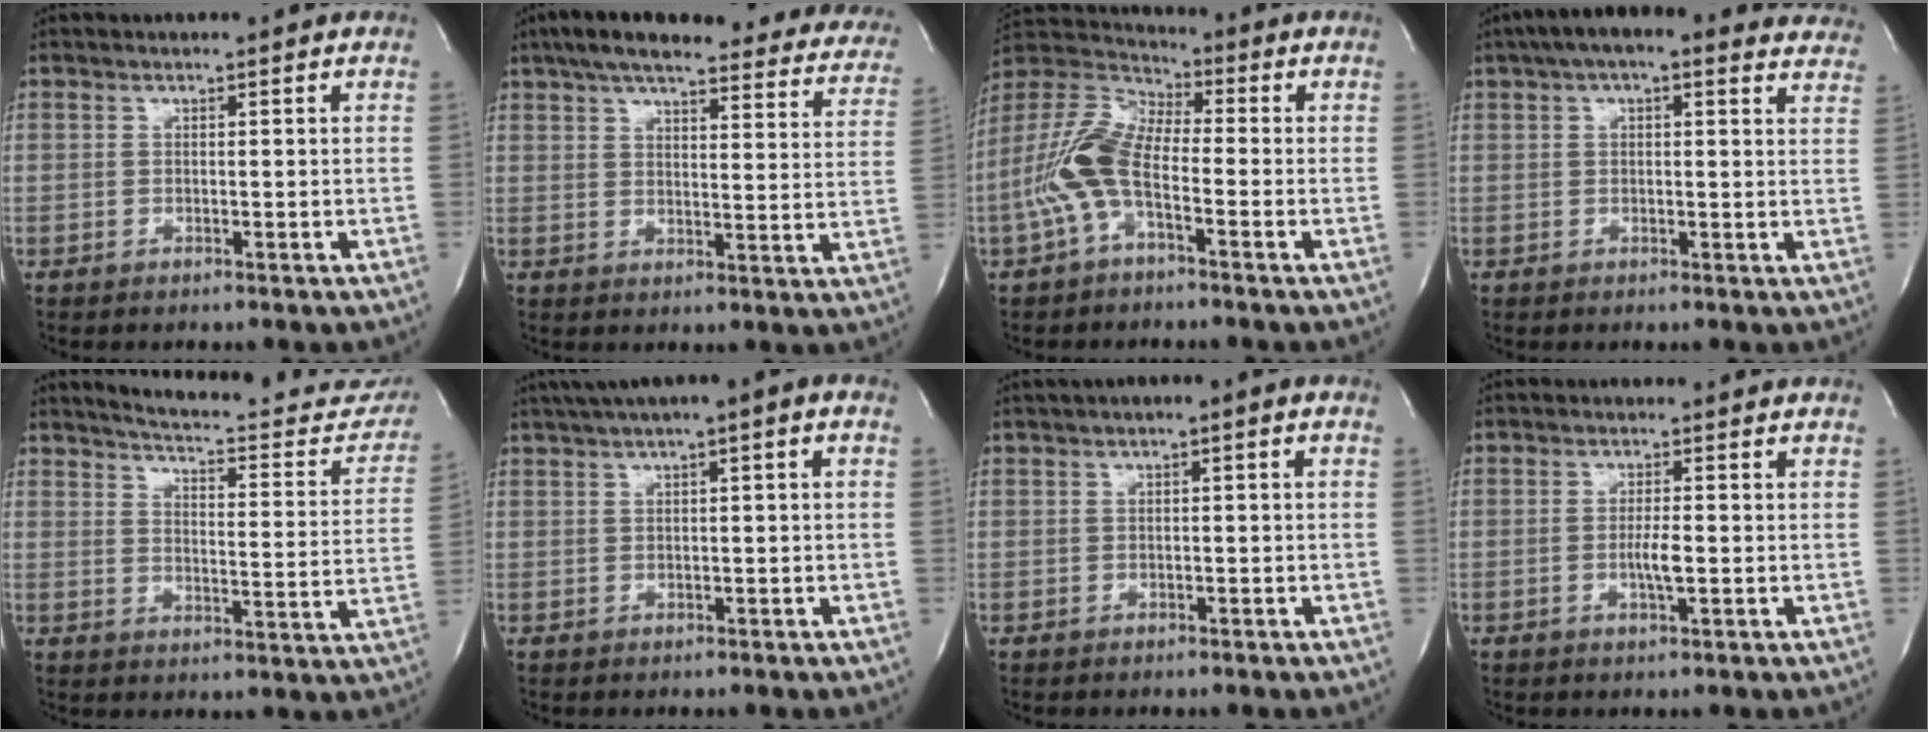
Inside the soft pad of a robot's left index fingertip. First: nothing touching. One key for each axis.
{"total": 29.2, "fx": 24.5, "fy": 6.6, "fz": 14.5, "tx": -0.212, "ty": -0.006, "tz": 0.286}
{"total": 10.1, "fx": -3.3, "fy": 3.9, "fz": 8.7, "tx": -0.214, "ty": 0.012, "tz": -0.073}
{"total": 19.3, "fx": 16.3, "fy": 5.5, "fz": 8.8, "tx": -0.119, "ty": 0.036, "tz": 0.190}
{"total": 20.6, "fx": 18.6, "fy": 5.0, "fz": 7.2, "tx": -0.086, "ty": -0.053, "tz": 0.213}
{"total": 6.6, "fx": 2.9, "fy": 0.9, "fz": 5.8, "tx": -0.096, "ty": 0.035, "tz": 0.043}
{"total": 2.1, "fx": 0.4, "fy": 0.6, "fz": 1.9, "tx": -0.030, "ty": 0.013, "tz": 0.004}
{"total": 2.5, "fx": -0.8, "fy": 0.1, "fz": 2.4, "tx": -0.051, "ty": -0.010, "tz": -0.011}